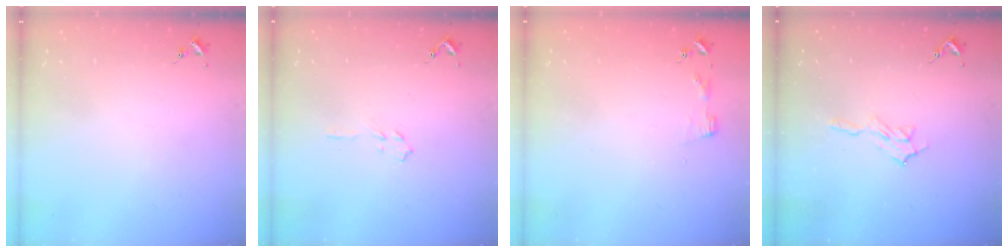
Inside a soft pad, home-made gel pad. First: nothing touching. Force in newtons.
{"total": 3.5, "press": 3.5, "slide": 0.4}
{"total": 2.9, "press": 2.9, "slide": 0.3}
{"total": 6.5, "press": 6.5, "slide": 0.8}